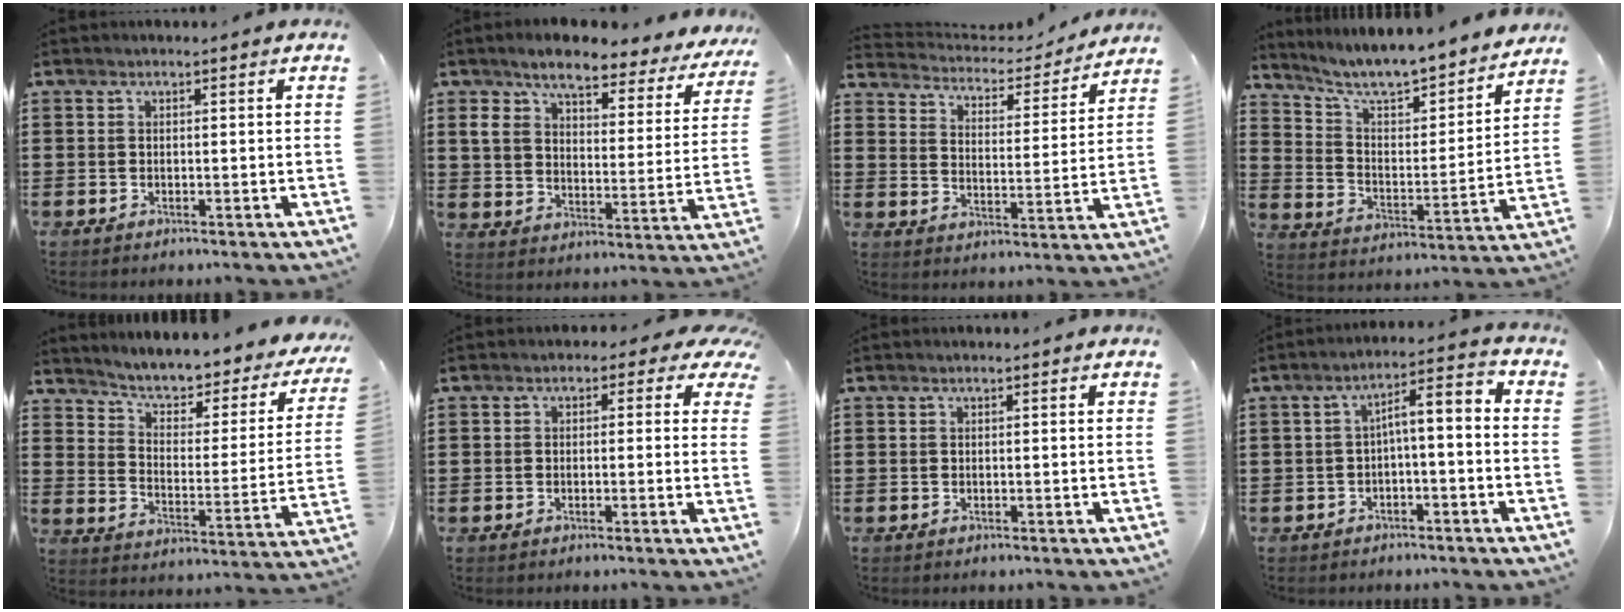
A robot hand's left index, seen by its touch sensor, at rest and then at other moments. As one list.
[{"total": 7.7, "force": [6.3, 2.1, 4.0], "torque": [-0.099, -0.029, 0.106]}, {"total": 3.8, "force": [3.7, 0.5, 0.5], "torque": [-0.035, -0.031, 0.058]}, {"total": 6.4, "force": [5.8, 1.0, 2.4], "torque": [-0.077, -0.048, 0.094]}, {"total": 4.0, "force": [3.2, 1.1, 2.1], "torque": [-0.058, -0.032, 0.046]}, {"total": 1.9, "force": [-0.2, 1.6, 0.9], "torque": [-0.017, 0.006, -0.009]}, {"total": 0.0}, {"total": 3.6, "force": [-1.8, 0.7, 3.1], "torque": [-0.065, -0.006, -0.046]}]